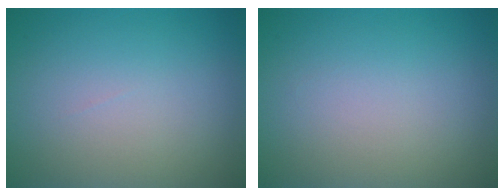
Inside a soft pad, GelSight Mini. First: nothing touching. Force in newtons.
{"total": 0.0}